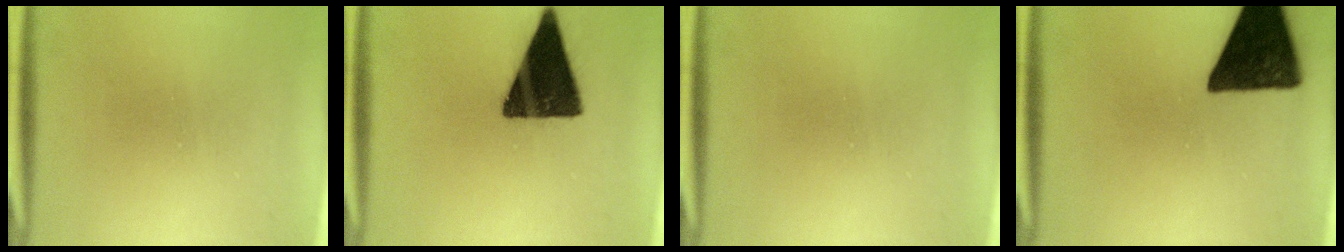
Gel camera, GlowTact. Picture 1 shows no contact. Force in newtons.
{"total": 16.8}
{"total": 0.0}
{"total": 15.9}